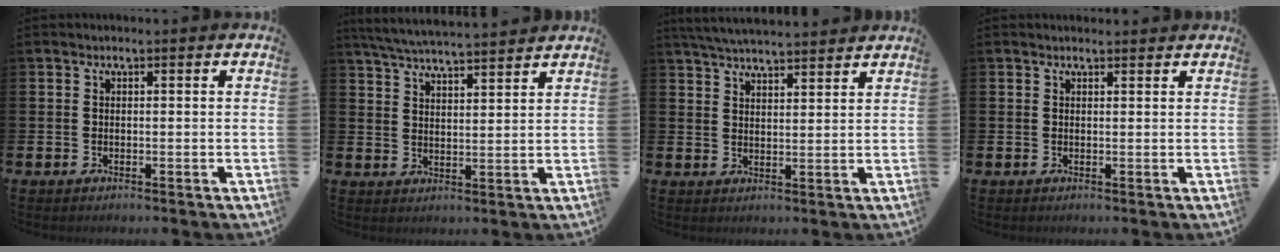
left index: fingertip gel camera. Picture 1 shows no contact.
{"total": 5.5, "force": [5.4, 0.0, 1.0], "torque": [-0.038, -0.028, 0.096]}
{"total": 4.9, "force": [4.8, 0.2, 0.7], "torque": [-0.030, -0.019, 0.088]}
{"total": 0.8, "force": [0.7, 0.2, 0.1], "torque": [0.010, -0.003, 0.011]}